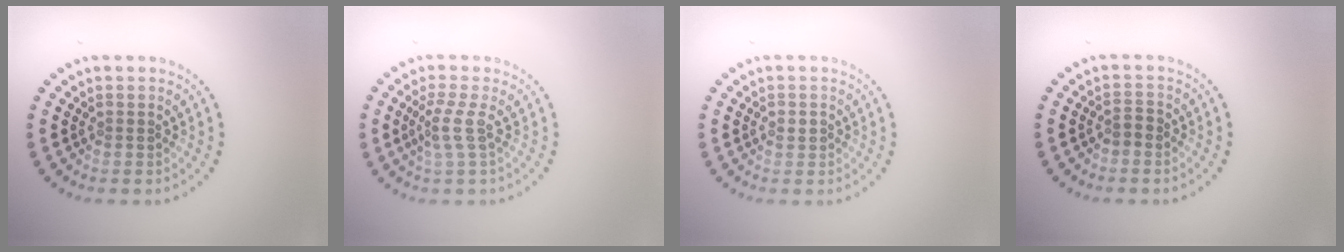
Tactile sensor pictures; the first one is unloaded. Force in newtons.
{"total": 2.1, "press": 1.5, "slide": 1.5}
{"total": 0.8, "press": 0.8, "slide": 0.3}
{"total": 1.1, "press": 1.0, "slide": 0.6}